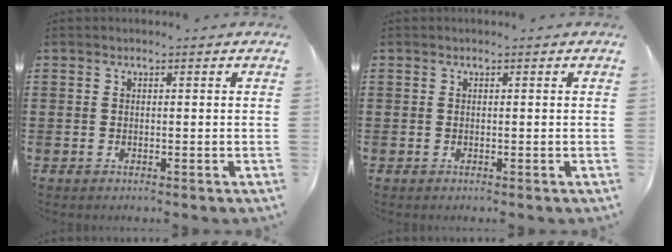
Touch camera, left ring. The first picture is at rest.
{"total": 0.0}